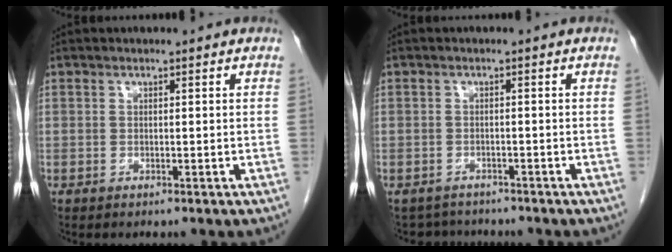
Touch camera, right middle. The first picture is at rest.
{"total": 3.8, "force": [-3.6, 1.2, -0.2], "torque": [0.000, -0.002, -0.053]}